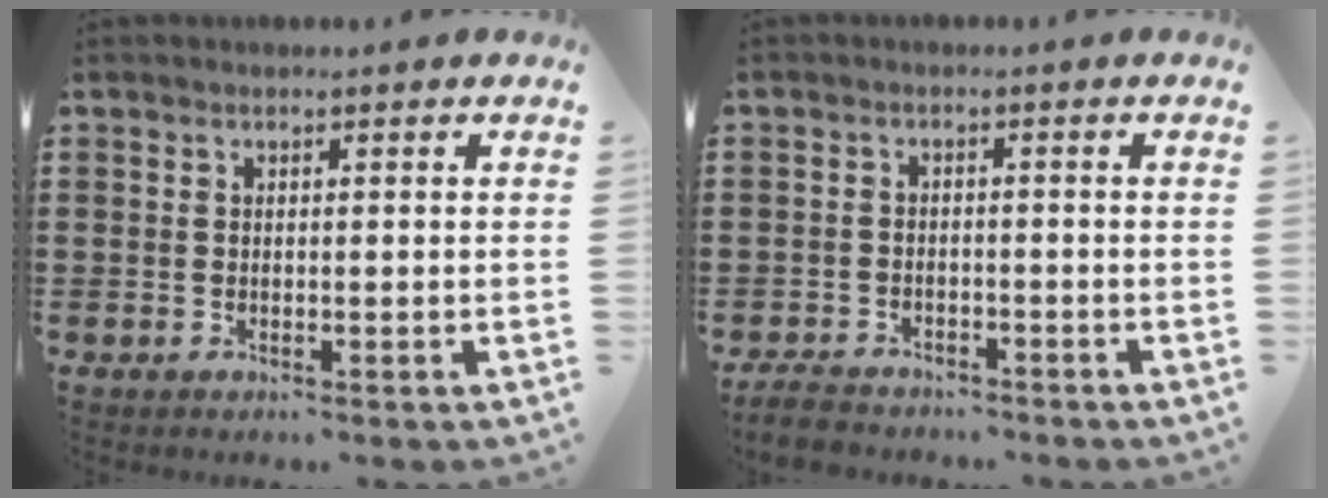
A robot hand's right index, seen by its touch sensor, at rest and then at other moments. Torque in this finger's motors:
{"motor_torque": [-1.77, 0.37, -0.51, -0.21]}